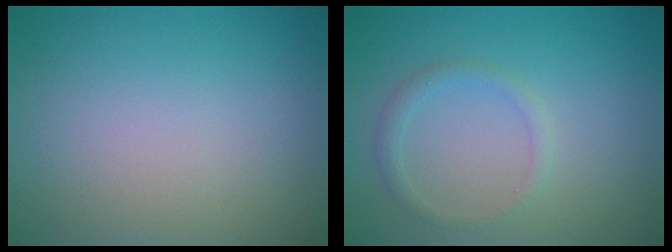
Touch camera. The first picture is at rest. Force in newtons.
{"total": 1.4, "press": 1.4, "slide": 0.1}